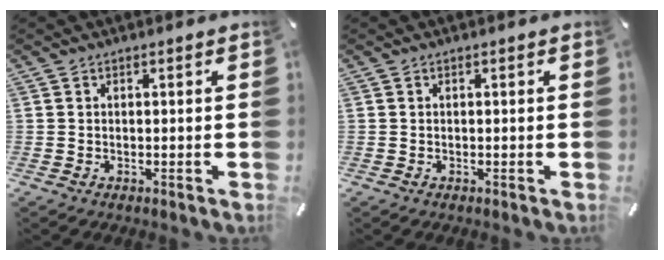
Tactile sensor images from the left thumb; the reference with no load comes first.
{"total": 0.0}